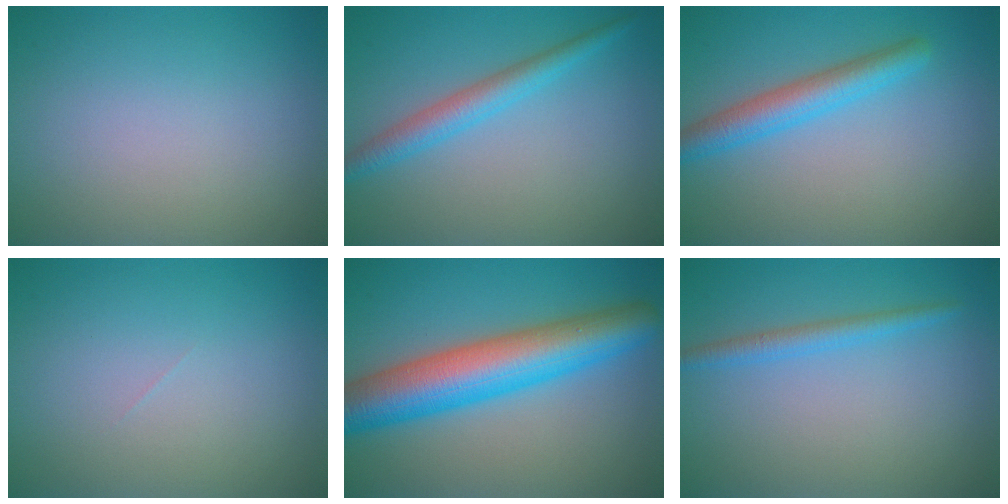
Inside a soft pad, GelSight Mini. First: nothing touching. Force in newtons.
{"total": 3.0, "press": 3.0, "slide": 0.2}
{"total": 3.6, "press": 3.6, "slide": 0.1}
{"total": 0.0}
{"total": 9.5, "press": 9.5, "slide": 0.2}
{"total": 1.9, "press": 1.8, "slide": 0.2}